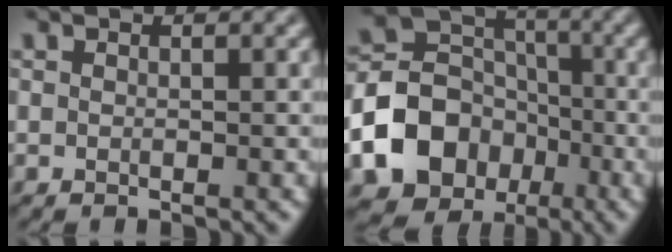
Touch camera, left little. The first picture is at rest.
{"total": 11.2, "force": [-4.3, 9.1, 4.8], "torque": [-0.101, -0.008, -0.095]}